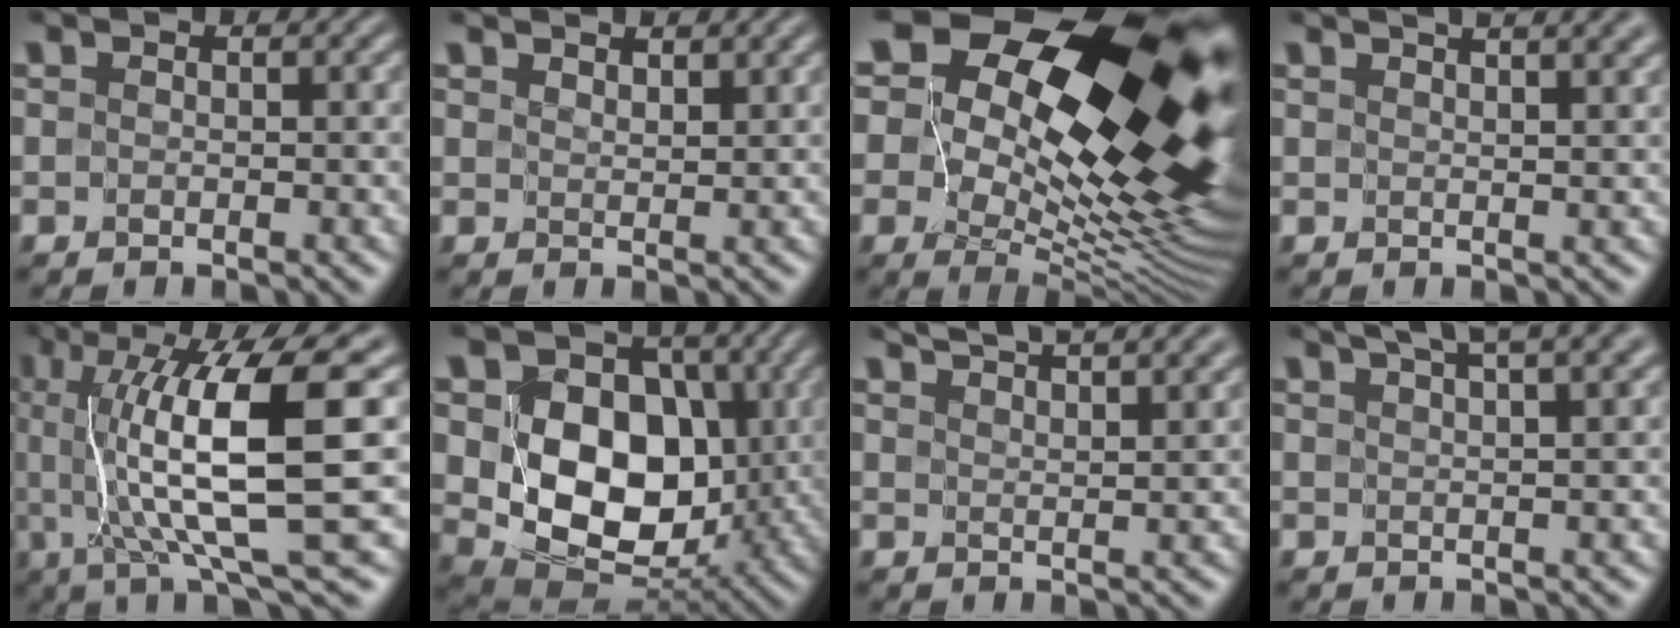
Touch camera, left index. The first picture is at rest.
{"total": 2.1, "force": [2.0, 0.3, 0.4], "torque": [0.002, -0.003, 0.035]}
{"total": 22.6, "force": [7.9, 12.4, 17.2], "torque": [-0.271, 0.039, 0.134]}
{"total": 7.6, "force": [5.2, 3.0, 4.8], "torque": [-0.013, 0.040, 0.033]}
{"total": 11.7, "force": [1.8, 2.4, 11.3], "torque": [-0.168, 0.006, 0.035]}
{"total": 11.5, "force": [1.5, 8.7, 7.3], "torque": [-0.122, -0.006, 0.024]}
{"total": 7.7, "force": [6.3, 2.0, 4.0], "torque": [-0.024, 0.033, 0.053]}
{"total": 7.6, "force": [5.6, 2.1, 4.7], "torque": [-0.038, 0.040, 0.049]}